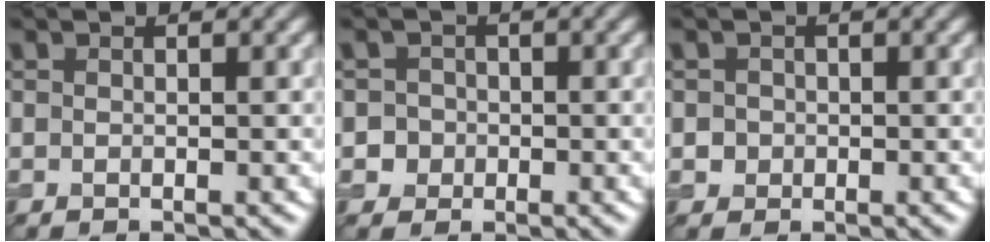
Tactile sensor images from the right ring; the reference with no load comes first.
{"total": 2.3, "force": [-0.3, 2.2, 0.4], "torque": [0.016, 0.010, -0.015]}
{"total": 1.1, "force": [0.0, 1.1, 0.2], "torque": [0.008, -0.003, 0.000]}